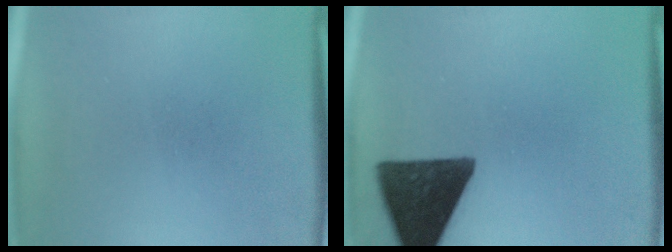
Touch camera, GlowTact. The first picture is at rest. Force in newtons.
{"total": 14.2}